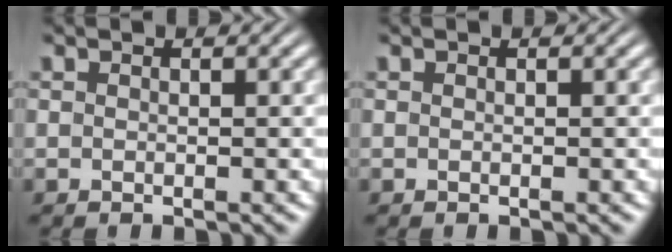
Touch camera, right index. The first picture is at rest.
{"total": 0.0}